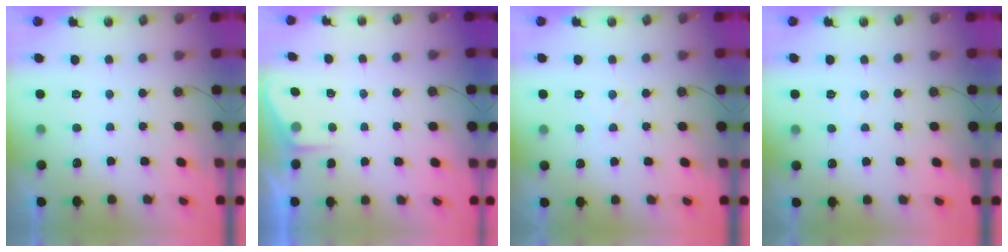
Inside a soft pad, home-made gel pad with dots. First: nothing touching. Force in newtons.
{"total": 2.2, "press": 2.2, "slide": 0.4}
{"total": 4.4, "press": 4.4, "slide": 0.5}
{"total": 3.6, "press": 3.5, "slide": 0.6}